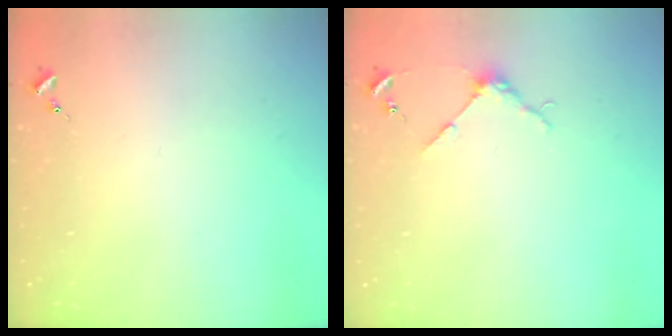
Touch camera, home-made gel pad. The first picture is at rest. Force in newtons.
{"total": 3.8, "press": 3.7, "slide": 0.4}